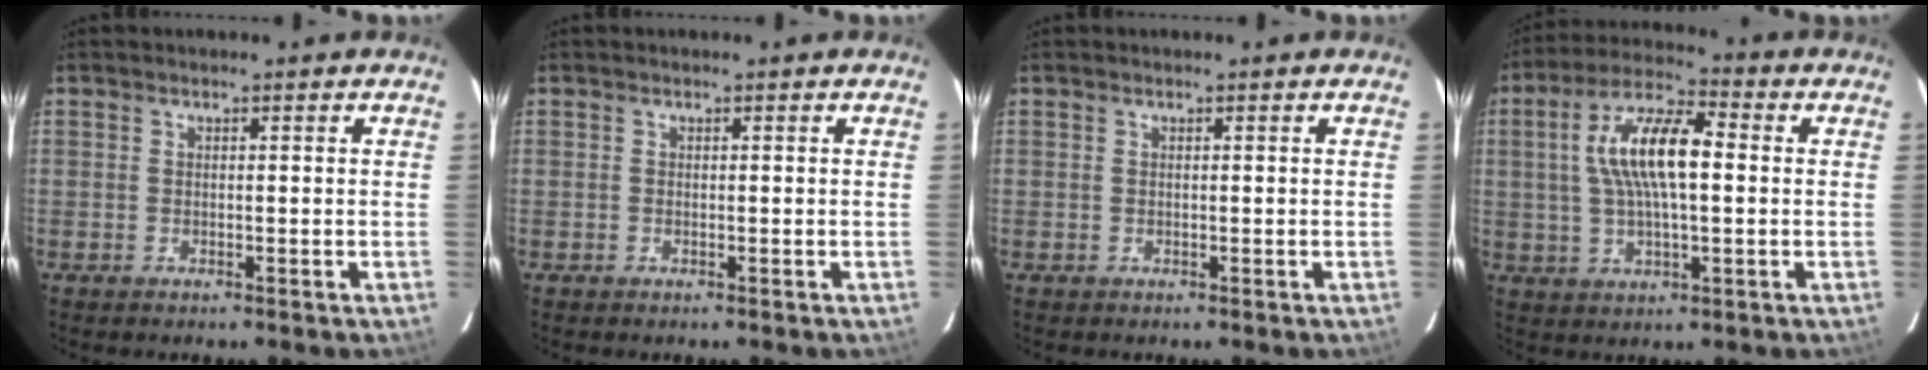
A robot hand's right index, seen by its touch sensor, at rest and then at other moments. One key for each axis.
{"total": 0.0}
{"total": 0.0}
{"total": 12.8, "fx": 1.4, "fy": 4.4, "fz": 11.9, "tx": -0.225, "ty": 0.021, "tz": 0.022}